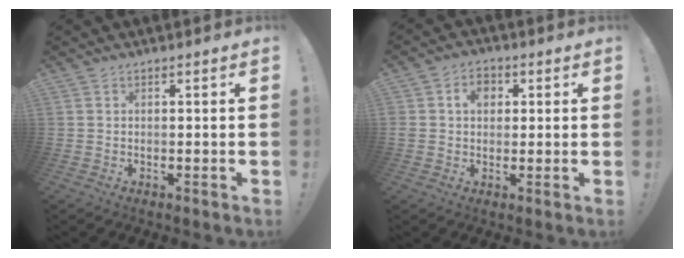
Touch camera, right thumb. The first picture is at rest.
{"total": 6.5, "force": [1.6, 5.2, 3.6], "torque": [-0.049, 0.002, 0.028]}